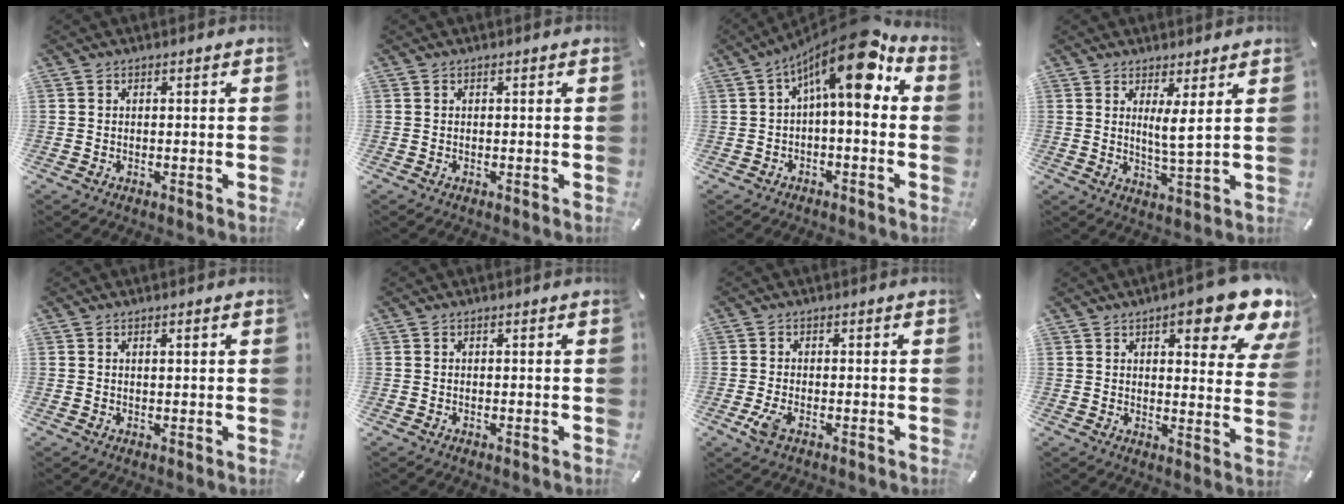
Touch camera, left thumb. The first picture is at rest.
{"total": 0.0}
{"total": 14.5, "force": [5.8, 4.4, 12.5], "torque": [-0.200, -0.031, 0.090]}
{"total": 4.9, "force": [2.1, 0.3, 4.4], "torque": [-0.076, -0.015, 0.032]}
{"total": 0.8, "force": [0.5, 0.2, 0.6], "torque": [-0.012, 0.001, 0.008]}
{"total": 0.0}
{"total": 3.2, "force": [-1.2, 1.5, 2.5], "torque": [-0.060, -0.001, -0.024]}
{"total": 14.6, "force": [8.9, 4.6, 10.6], "torque": [-0.128, -0.059, 0.141]}